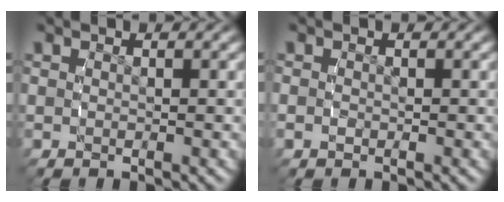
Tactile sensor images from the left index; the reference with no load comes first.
{"total": 1.1, "force": [-0.5, 1.0, 0.2], "torque": [-0.019, -0.008, -0.004]}